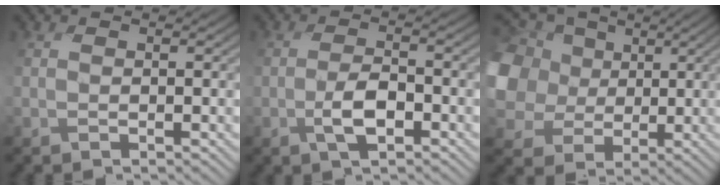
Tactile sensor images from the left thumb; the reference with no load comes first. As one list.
[{"total": 3.4, "force": [-1.4, 1.4, 2.8], "torque": [-0.055, 0.008, -0.032]}, {"total": 14.6, "force": [1.7, 12.3, 7.6], "torque": [-0.268, 0.010, 0.023]}]